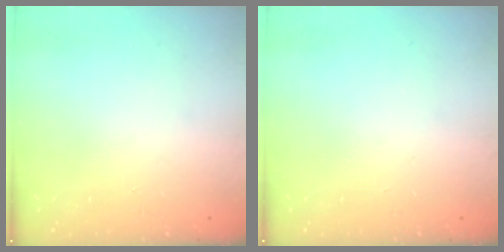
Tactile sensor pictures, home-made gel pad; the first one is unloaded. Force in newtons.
{"total": 0.0}